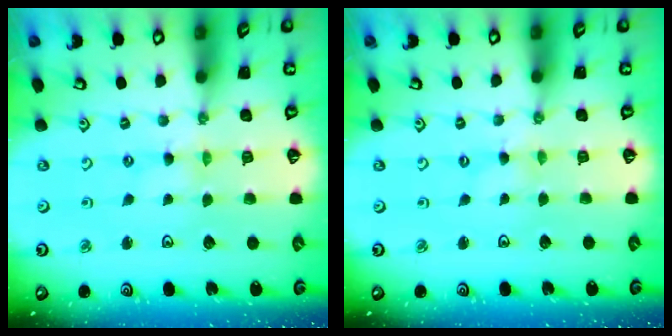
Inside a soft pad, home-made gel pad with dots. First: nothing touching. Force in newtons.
{"total": 0.0}